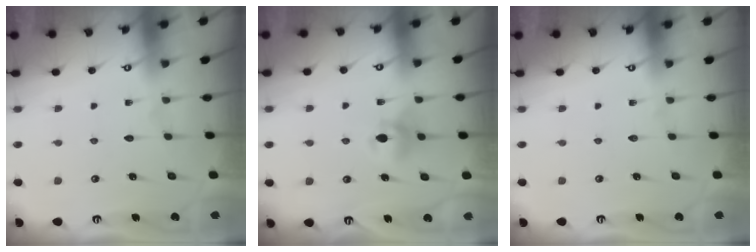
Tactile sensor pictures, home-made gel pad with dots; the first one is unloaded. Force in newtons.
{"total": 6.0, "press": 6.0, "slide": 0.8}
{"total": 0.0}